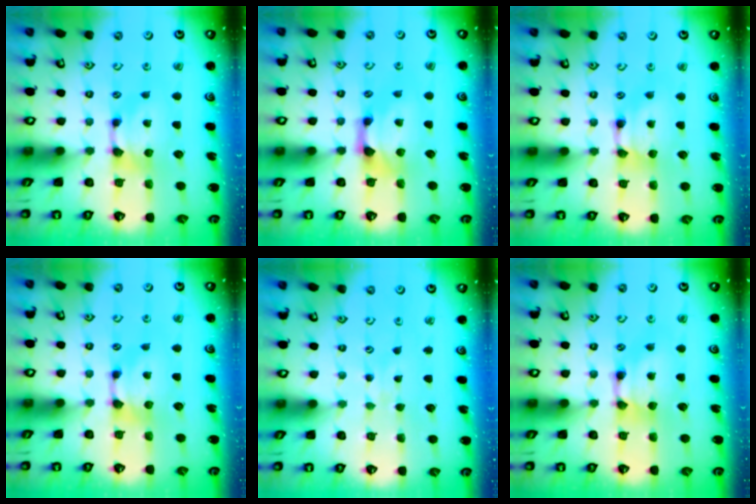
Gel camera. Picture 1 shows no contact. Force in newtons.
{"total": 1.9, "press": 1.3, "slide": 1.4}
{"total": 1.7, "press": 1.7, "slide": 0.1}
{"total": 0.0}
{"total": 3.5, "press": 3.5, "slide": 0.4}
{"total": 1.6, "press": 1.5, "slide": 0.1}